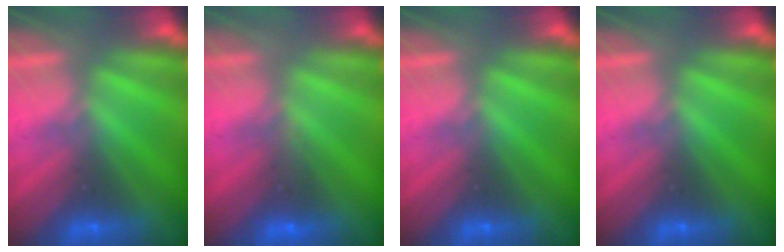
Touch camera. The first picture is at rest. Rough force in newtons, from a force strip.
{"total": 3.0}
{"total": 0.0}
{"total": 0.0}